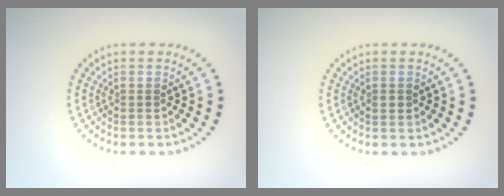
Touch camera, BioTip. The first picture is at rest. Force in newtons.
{"total": 0.6, "press": 0.6, "slide": 0.1}